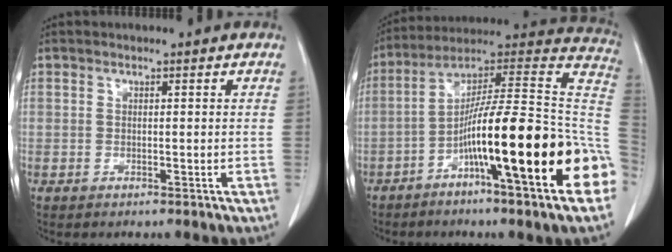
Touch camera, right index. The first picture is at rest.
{"total": 27.2, "force": [-8.7, 1.1, 25.7], "torque": [-0.303, 0.007, -0.148]}